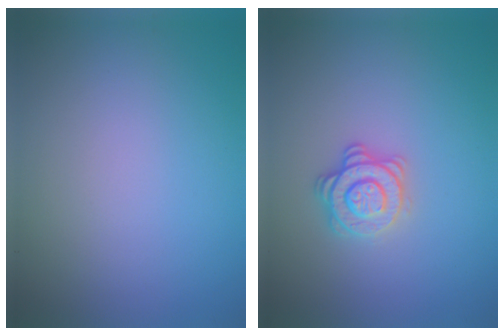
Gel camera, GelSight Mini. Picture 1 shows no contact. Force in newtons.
{"total": 2.8, "press": 2.5, "slide": 1.2}